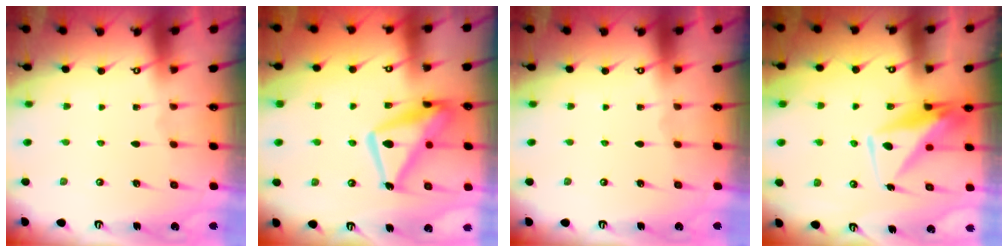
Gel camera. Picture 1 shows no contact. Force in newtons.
{"total": 16.2, "press": 16.1, "slide": 1.3}
{"total": 0.0}
{"total": 10.2, "press": 10.1, "slide": 0.9}